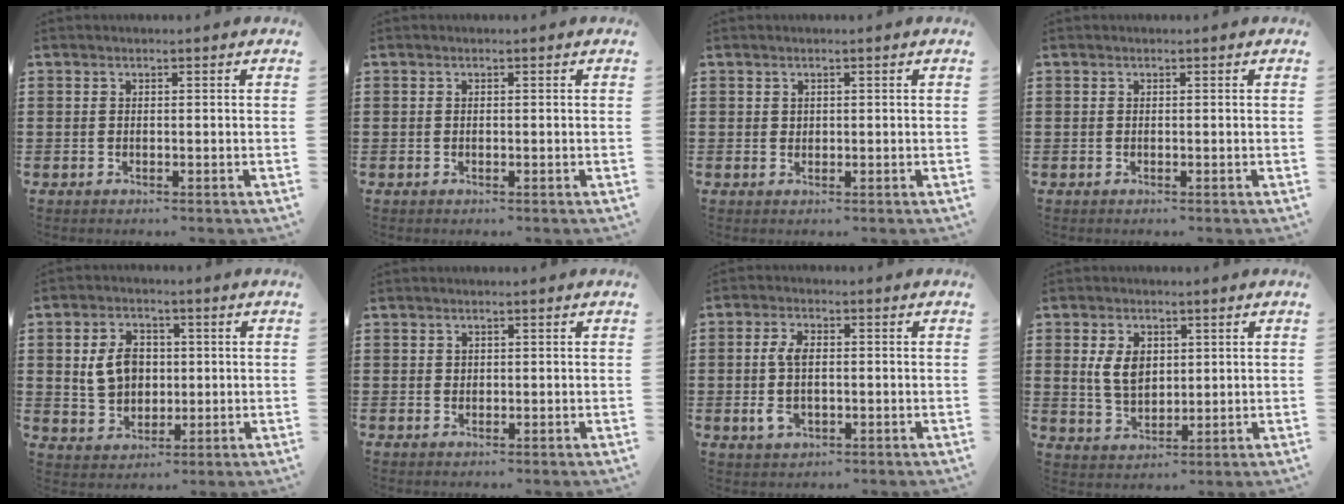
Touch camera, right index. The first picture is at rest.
{"total": 0.0}
{"total": 0.7, "force": [0.4, 0.6, 0.1], "torque": [-0.005, 0.000, 0.010]}
{"total": 0.0}
{"total": 6.6, "force": [0.8, 5.0, 4.2], "torque": [-0.102, 0.007, 0.007]}
{"total": 0.7, "force": [0.4, 0.5, 0.2], "torque": [-0.006, 0.000, 0.008]}
{"total": 5.2, "force": [-0.5, 2.9, 4.3], "torque": [-0.101, 0.001, -0.015]}
{"total": 5.6, "force": [1.3, 3.6, 4.1], "torque": [-0.096, 0.008, 0.020]}